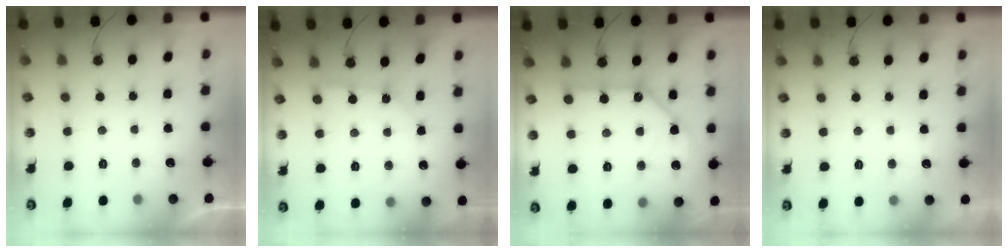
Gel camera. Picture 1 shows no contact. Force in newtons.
{"total": 2.3, "press": 2.3, "slide": 0.2}
{"total": 10.9, "press": 10.9, "slide": 1.2}
{"total": 2.9, "press": 2.9, "slide": 0.3}